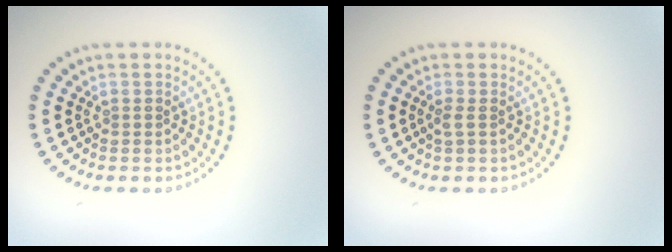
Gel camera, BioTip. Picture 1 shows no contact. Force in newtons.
{"total": 0.8, "press": 0.6, "slide": 0.5}